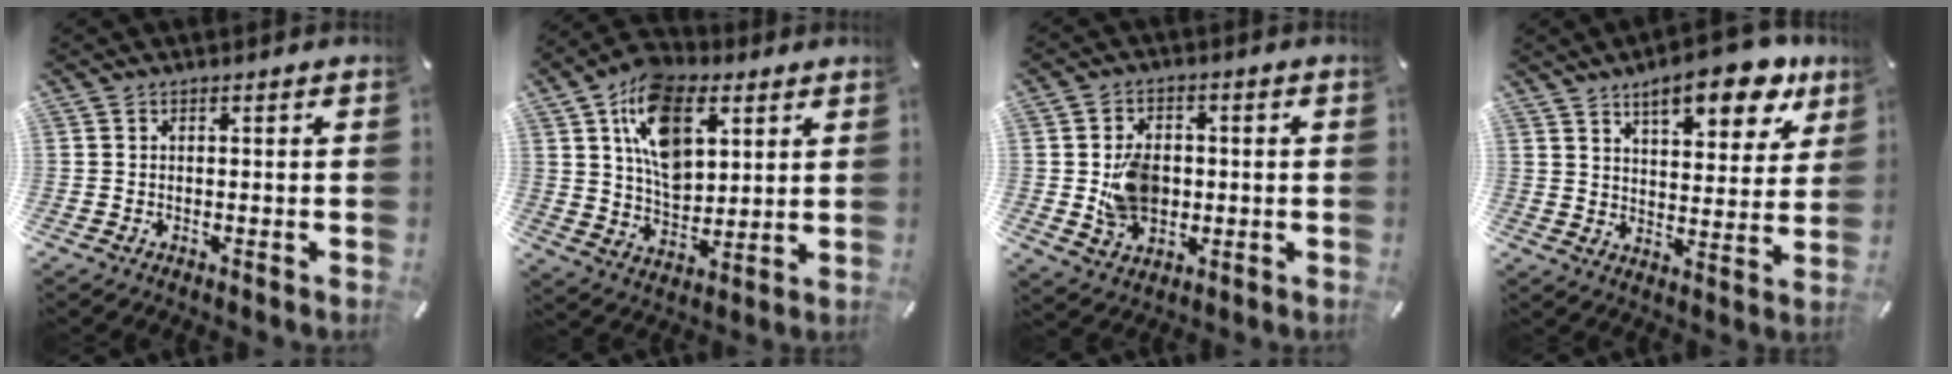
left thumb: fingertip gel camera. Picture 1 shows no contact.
{"total": 16.5, "force": [6.8, 10.6, 10.6], "torque": [-0.185, -0.004, 0.125]}
{"total": 10.3, "force": [-0.5, 8.1, 6.3], "torque": [-0.118, 0.005, -0.007]}
{"total": 14.4, "force": [9.8, 5.6, 8.9], "torque": [-0.118, -0.050, 0.162]}